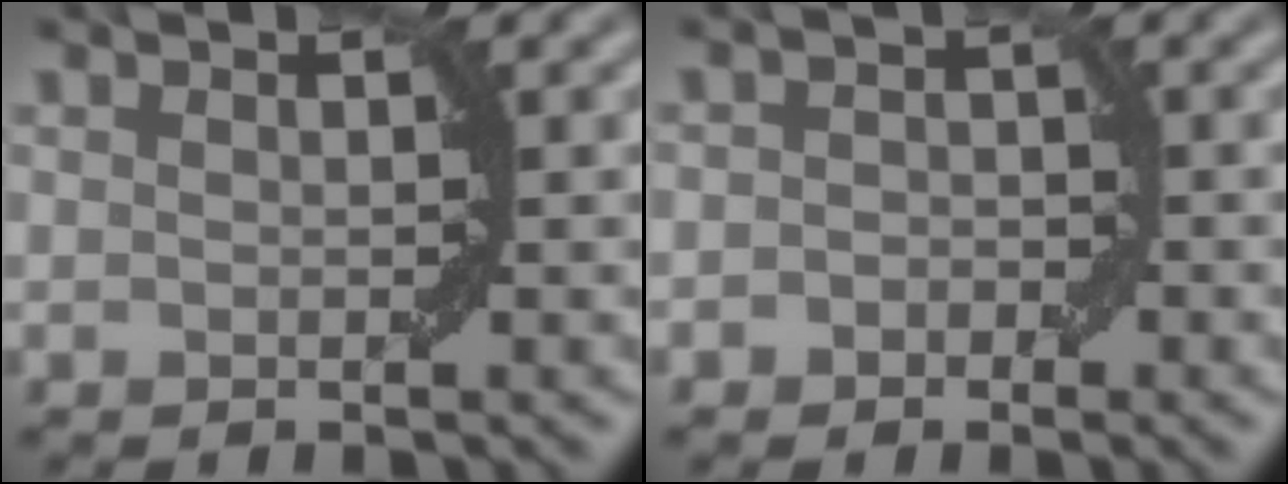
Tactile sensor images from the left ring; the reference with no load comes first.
{"total": 1.8, "force": [-0.7, 1.5, 0.6], "torque": [0.010, 0.003, -0.021]}